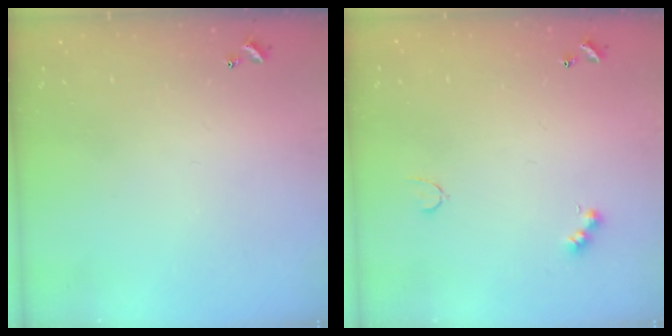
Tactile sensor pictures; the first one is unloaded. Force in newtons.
{"total": 4.1, "press": 4.1, "slide": 0.6}